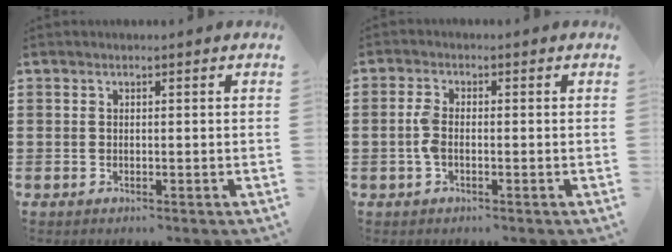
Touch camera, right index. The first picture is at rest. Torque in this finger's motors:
{"motor_torque": [0.88, 0.00, 0.32, 0.08]}